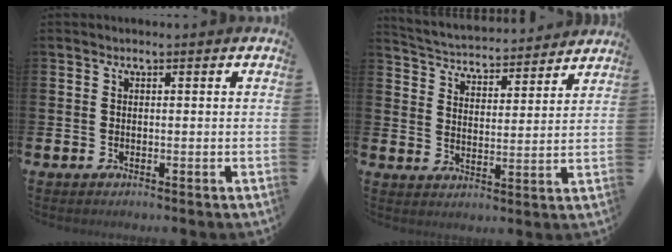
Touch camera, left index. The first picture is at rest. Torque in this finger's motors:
{"motor_torque": [0.94, -1.21, 0.28, 0.08]}